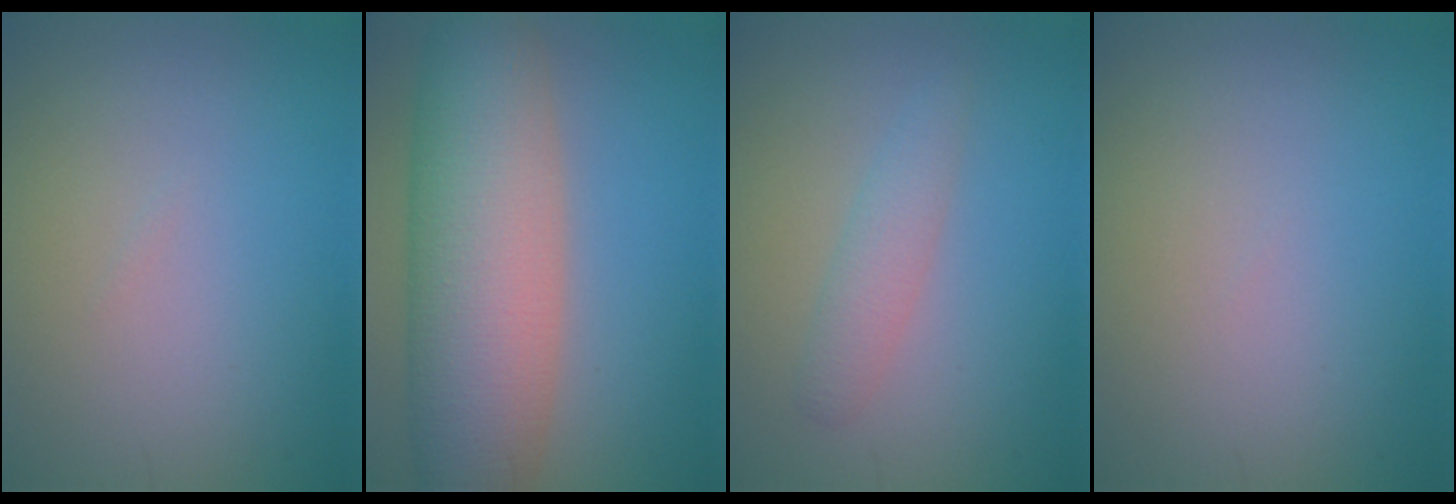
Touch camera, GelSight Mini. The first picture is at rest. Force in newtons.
{"total": 11.3, "press": 11.3, "slide": 0.4}
{"total": 2.2, "press": 2.2, "slide": 0.1}
{"total": 0.0}